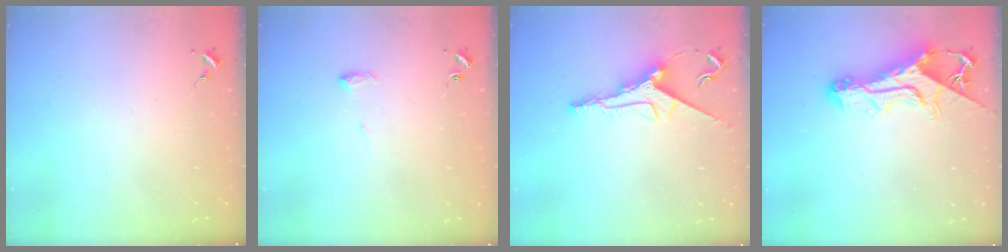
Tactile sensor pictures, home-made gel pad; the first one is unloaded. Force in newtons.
{"total": 5.5, "press": 5.4, "slide": 0.7}
{"total": 9.9, "press": 9.9, "slide": 0.4}
{"total": 13.9, "press": 13.8, "slide": 1.4}